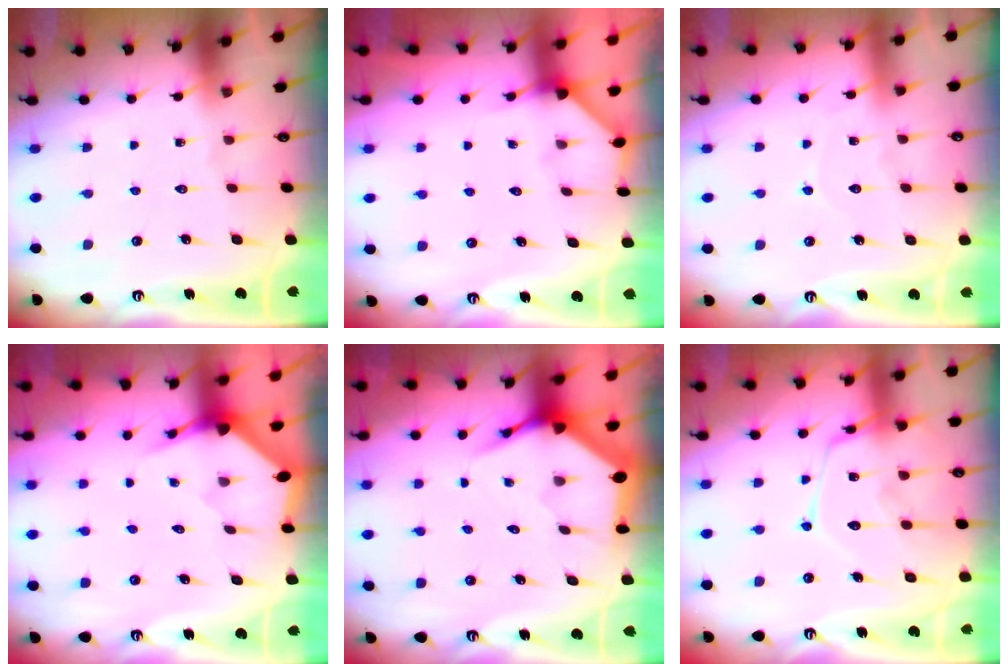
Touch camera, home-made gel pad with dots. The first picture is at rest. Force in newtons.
{"total": 2.5, "press": 2.5, "slide": 0.4}
{"total": 4.7, "press": 4.6, "slide": 0.5}
{"total": 3.2, "press": 3.2, "slide": 0.3}
{"total": 4.7, "press": 4.6, "slide": 0.5}
{"total": 17.4, "press": 17.3, "slide": 1.3}